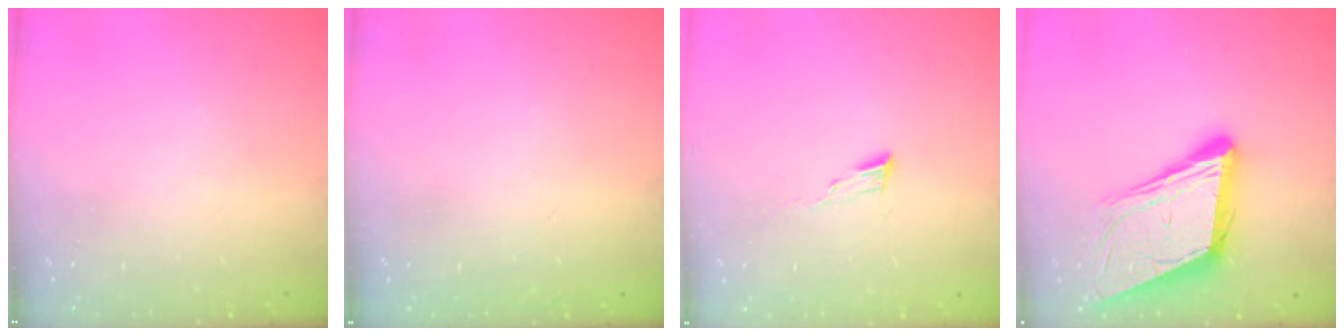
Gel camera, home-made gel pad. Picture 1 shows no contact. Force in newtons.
{"total": 1.6, "press": 1.5, "slide": 0.1}
{"total": 4.6, "press": 4.6, "slide": 0.4}
{"total": 15.9, "press": 15.4, "slide": 4.0}